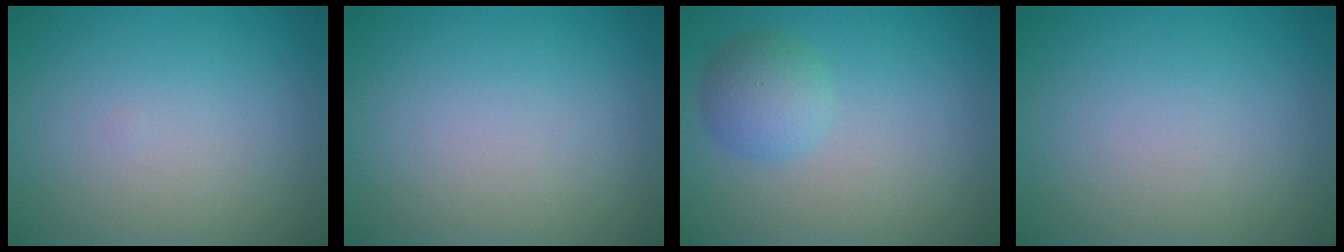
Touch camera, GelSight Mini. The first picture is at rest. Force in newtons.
{"total": 0.0}
{"total": 2.7, "press": 2.7, "slide": 0.2}
{"total": 0.0}